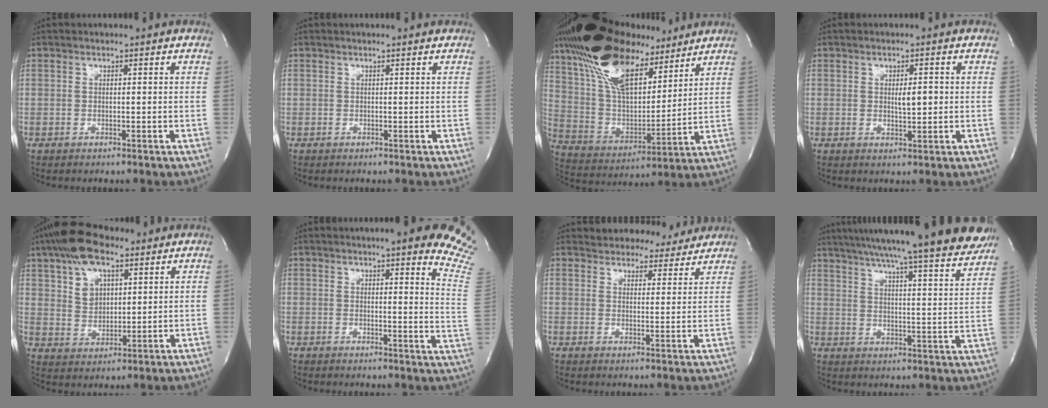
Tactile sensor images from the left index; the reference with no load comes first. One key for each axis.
{"total": 0.7, "fx": 0.7, "fy": 0.0, "fz": 0.2, "tx": -0.011, "ty": 0.000, "tz": 0.004}
{"total": 23.9, "fx": 15.6, "fy": 9.9, "fz": 15.2, "tx": -0.316, "ty": 0.037, "tz": 0.274}
{"total": 2.8, "fx": 0.0, "fy": 0.9, "fz": 2.6, "tx": -0.043, "ty": -0.006, "tz": 0.001}
{"total": 10.7, "fx": 6.4, "fy": 5.2, "fz": 6.8, "tx": -0.130, "ty": 0.021, "tz": 0.120}
{"total": 15.8, "fx": 12.9, "fy": 1.4, "fz": 9.1, "tx": -0.096, "ty": -0.067, "tz": 0.118}
{"total": 8.9, "fx": 8.3, "fy": 3.0, "fz": 1.1, "tx": 0.002, "ty": 0.002, "tz": 0.096}
{"total": 24.2, "fx": 21.2, "fy": 1.2, "fz": 11.7, "tx": -0.178, "ty": -0.035, "tz": 0.269}